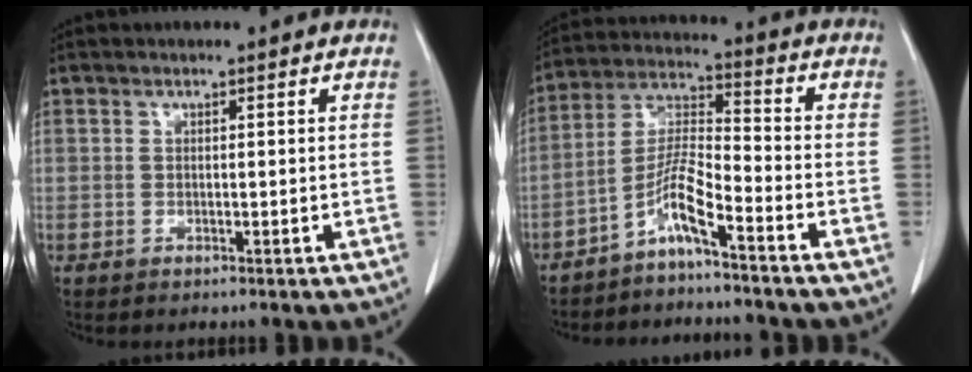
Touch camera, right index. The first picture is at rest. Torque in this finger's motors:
{"motor_torque": [0.85, -0.40, 0.19, 0.05]}